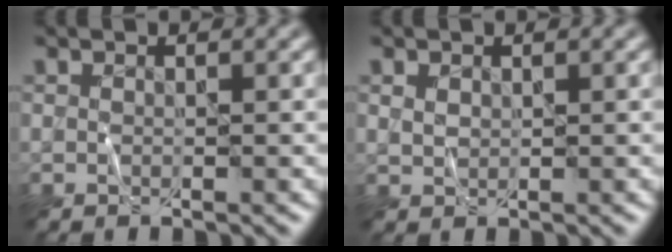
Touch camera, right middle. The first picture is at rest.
{"total": 1.1, "force": [0.5, 0.8, 0.5], "torque": [-0.014, 0.000, 0.013]}